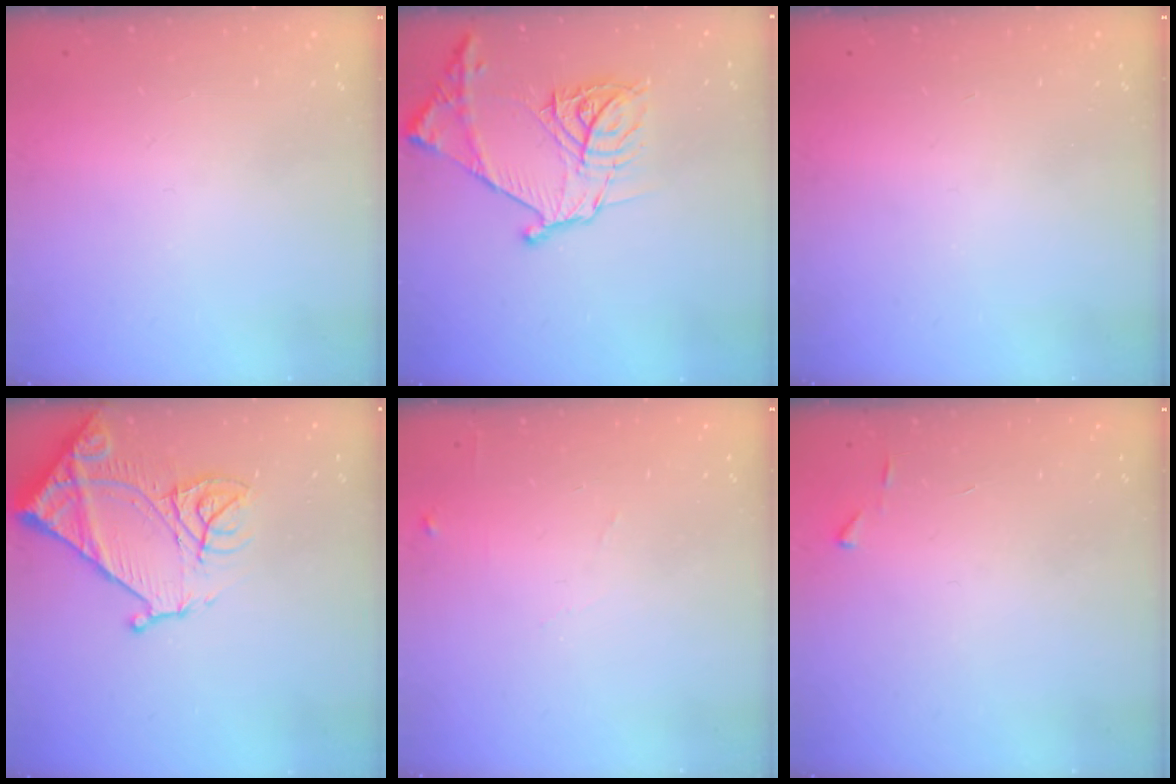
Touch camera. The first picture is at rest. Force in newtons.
{"total": 18.4, "press": 18.3, "slide": 1.9}
{"total": 0.0}
{"total": 17.7, "press": 17.6, "slide": 1.9}
{"total": 4.6, "press": 4.6, "slide": 0.6}
{"total": 2.7, "press": 2.7, "slide": 0.3}